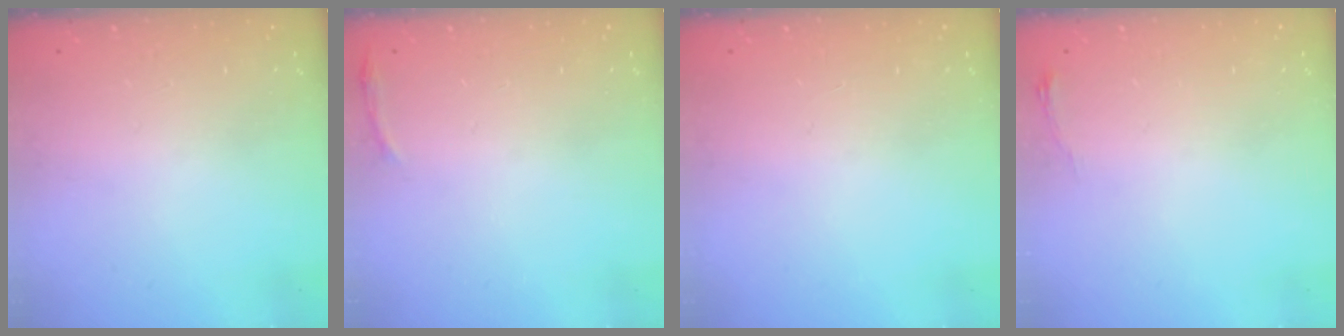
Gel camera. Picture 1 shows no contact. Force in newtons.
{"total": 3.0, "press": 1.9, "slide": 2.3}
{"total": 0.0}
{"total": 3.4, "press": 3.4, "slide": 0.5}